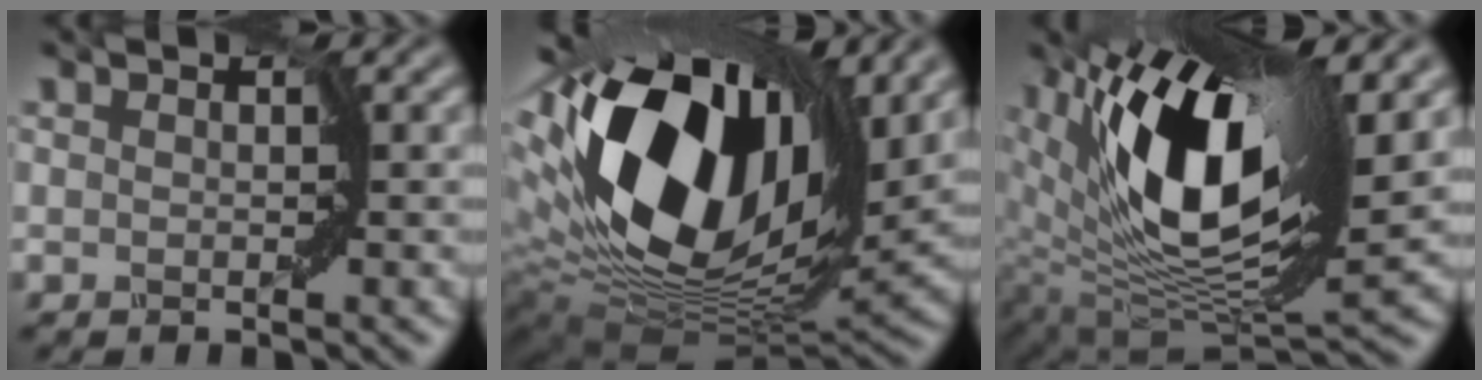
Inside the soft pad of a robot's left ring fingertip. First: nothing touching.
{"total": 18.6, "force": [6.1, 10.9, 13.7], "torque": [-0.305, 0.007, 0.115]}
{"total": 13.3, "force": [4.5, 5.5, 11.2], "torque": [-0.202, -0.006, 0.086]}